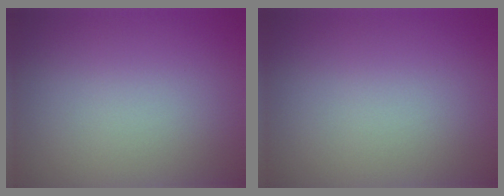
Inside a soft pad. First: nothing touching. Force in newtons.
{"total": 0.0}